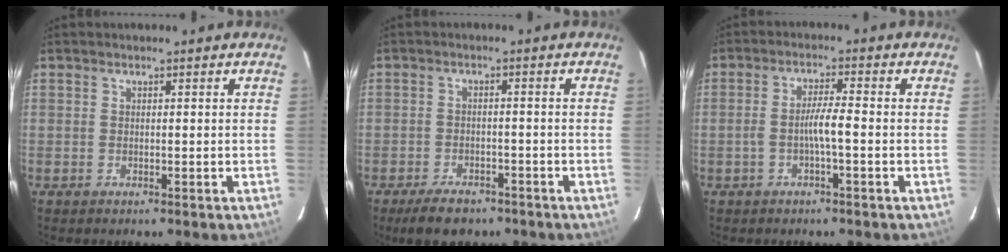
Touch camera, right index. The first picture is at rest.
{"total": 6.2, "force": [-4.7, 2.9, 2.8], "torque": [-0.052, -0.003, -0.074]}
{"total": 3.9, "force": [-1.0, 0.2, 3.8], "torque": [-0.068, 0.008, -0.018]}